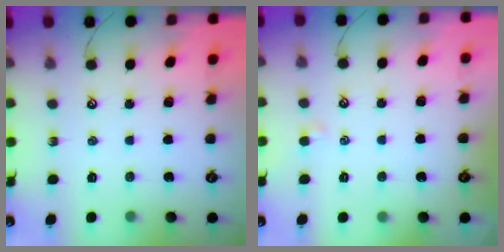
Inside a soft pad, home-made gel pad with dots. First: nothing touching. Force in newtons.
{"total": 1.8, "press": 1.7, "slide": 0.3}